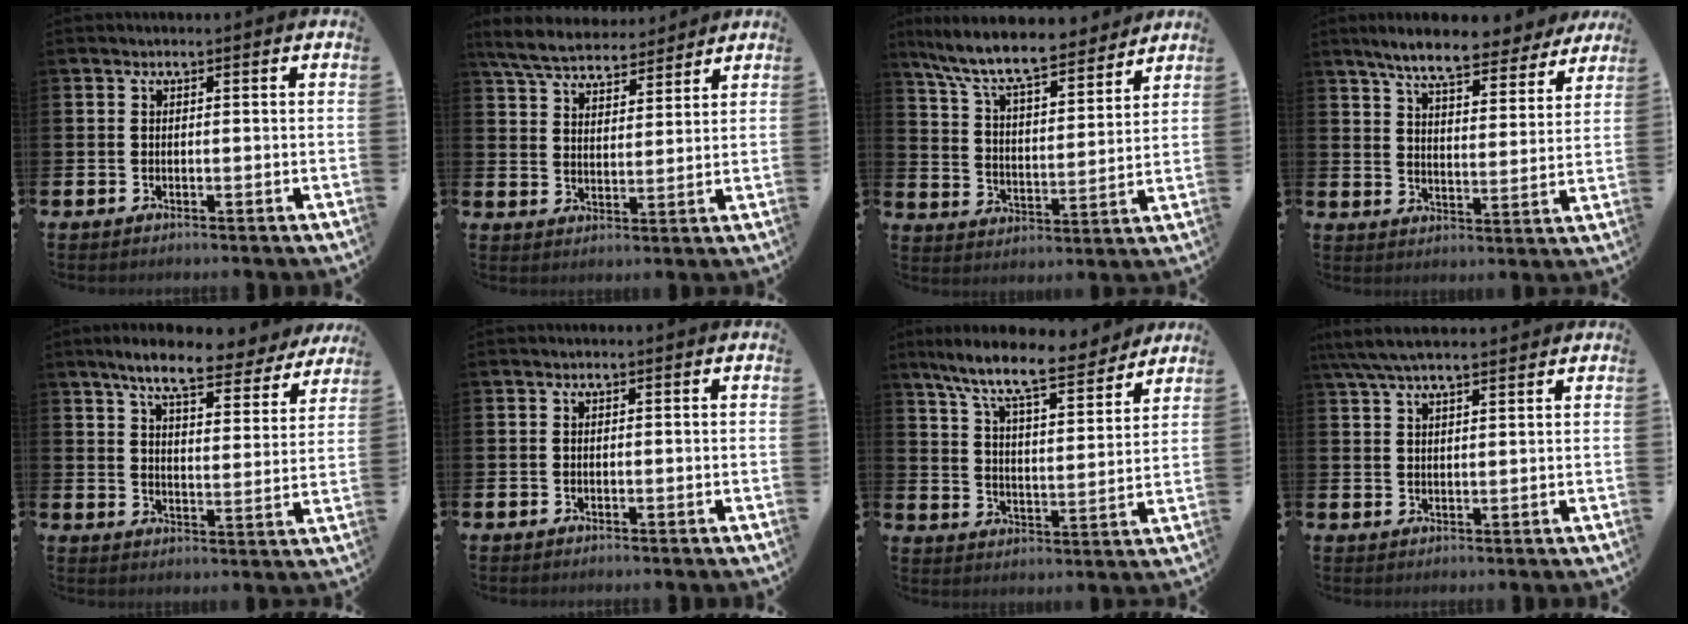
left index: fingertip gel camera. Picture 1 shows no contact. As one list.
[{"total": 6.7, "force": [6.3, 1.6, 1.6], "torque": [-0.058, -0.025, 0.115]}, {"total": 9.7, "force": [8.8, 1.8, 3.7], "torque": [-0.103, -0.059, 0.152]}, {"total": 8.6, "force": [7.8, 1.5, 3.4], "torque": [-0.082, -0.040, 0.136]}, {"total": 8.3, "force": [7.3, 1.5, 3.7], "torque": [-0.086, -0.035, 0.124]}, {"total": 0.0}, {"total": 10.2, "force": [8.9, 1.6, 4.6], "torque": [-0.120, -0.053, 0.150]}, {"total": 5.6, "force": [4.9, 1.1, 2.5], "torque": [-0.058, -0.010, 0.091]}]